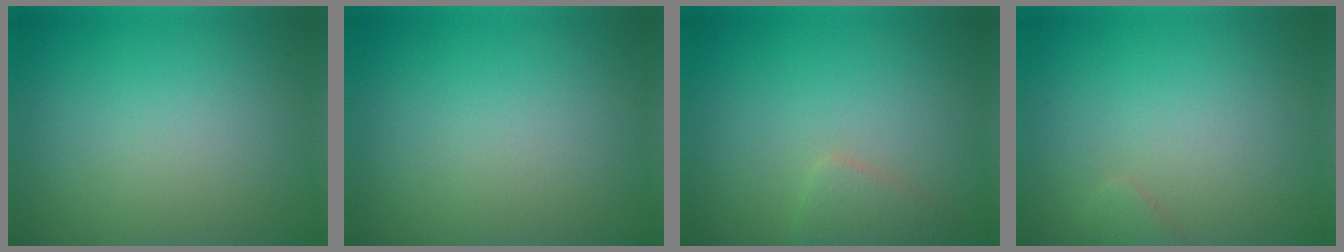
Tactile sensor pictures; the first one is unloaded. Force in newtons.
{"total": 0.0}
{"total": 1.6, "press": 1.6, "slide": 0.0}
{"total": 0.8, "press": 0.8, "slide": 0.1}